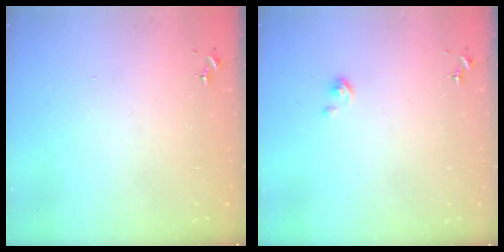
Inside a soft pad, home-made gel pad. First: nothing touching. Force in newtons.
{"total": 3.0, "press": 3.0, "slide": 0.3}